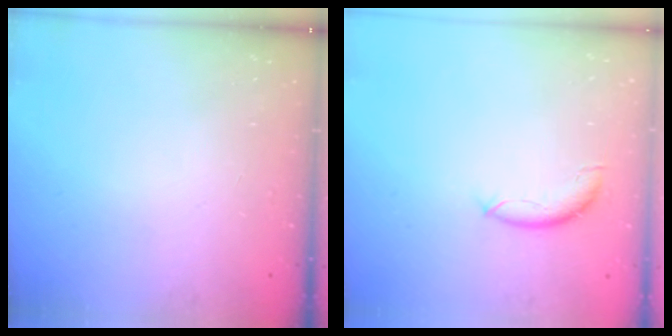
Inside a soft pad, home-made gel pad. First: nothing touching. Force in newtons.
{"total": 7.8, "press": 7.8, "slide": 0.5}